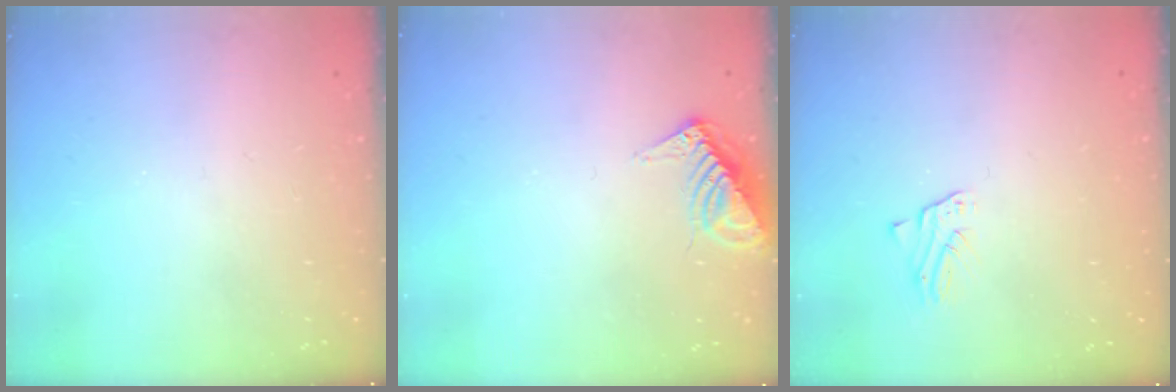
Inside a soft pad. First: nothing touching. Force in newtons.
{"total": 7.9, "press": 7.9, "slide": 0.6}
{"total": 1.6, "press": 1.6, "slide": 0.2}